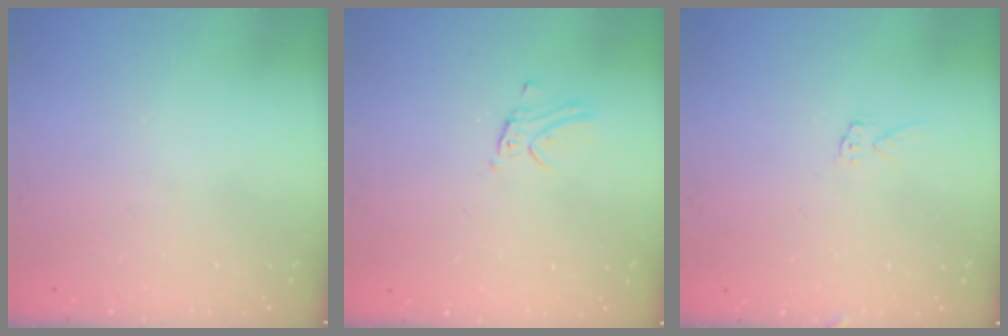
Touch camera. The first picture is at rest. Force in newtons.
{"total": 2.2, "press": 2.2, "slide": 0.1}
{"total": 5.2, "press": 5.2, "slide": 0.0}